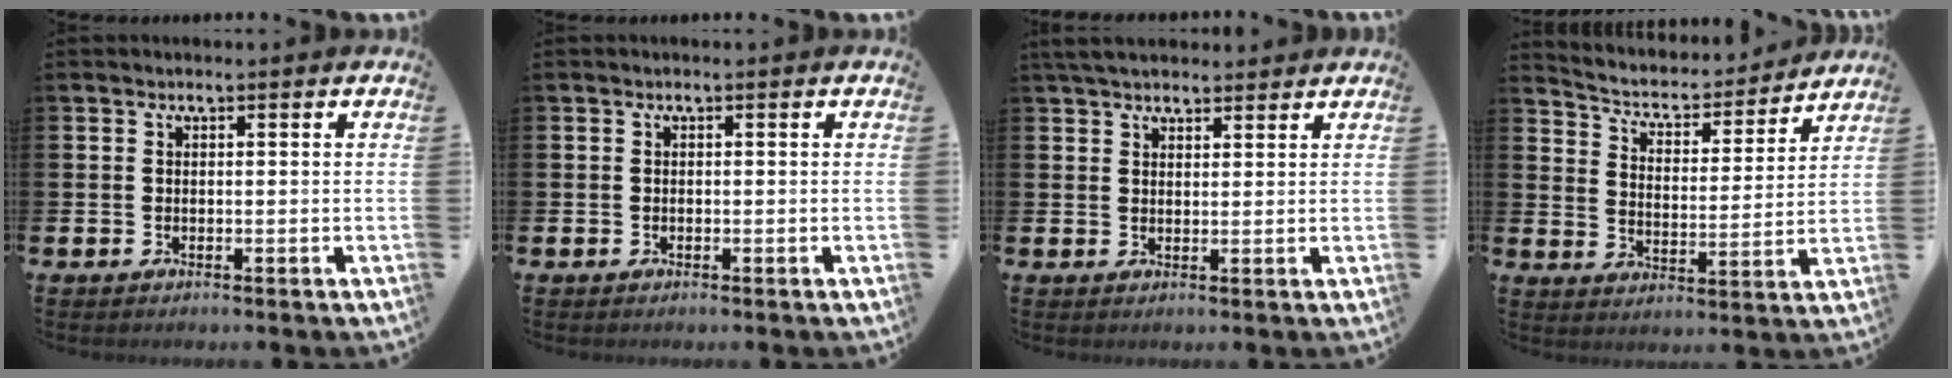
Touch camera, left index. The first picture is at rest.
{"total": 0.0}
{"total": 4.1, "force": [3.7, 1.2, 1.1], "torque": [-0.023, -0.011, 0.069]}
{"total": 5.0, "force": [4.6, 1.6, 1.1], "torque": [-0.039, -0.045, 0.070]}